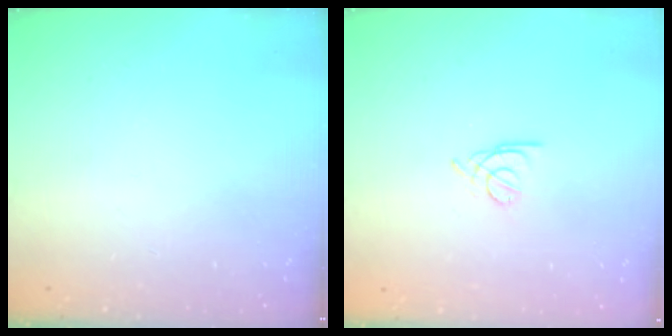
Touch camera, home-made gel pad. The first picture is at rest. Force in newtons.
{"total": 2.2, "press": 2.2, "slide": 0.5}